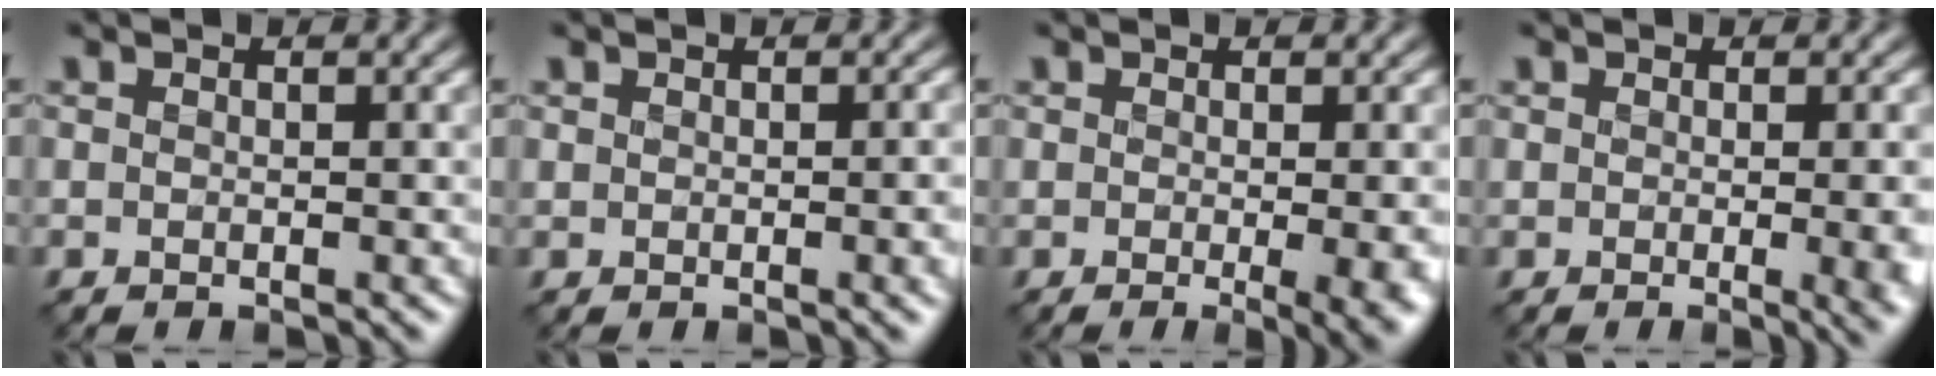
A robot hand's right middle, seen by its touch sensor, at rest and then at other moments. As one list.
[{"total": 2.2, "force": [0.1, 1.2, 1.8], "torque": [-0.016, -0.004, 0.004]}, {"total": 4.3, "force": [-0.8, 1.3, 4.0], "torque": [-0.052, -0.021, -0.004]}, {"total": 5.3, "force": [-0.3, 2.5, 4.6], "torque": [-0.029, -0.012, 0.001]}]